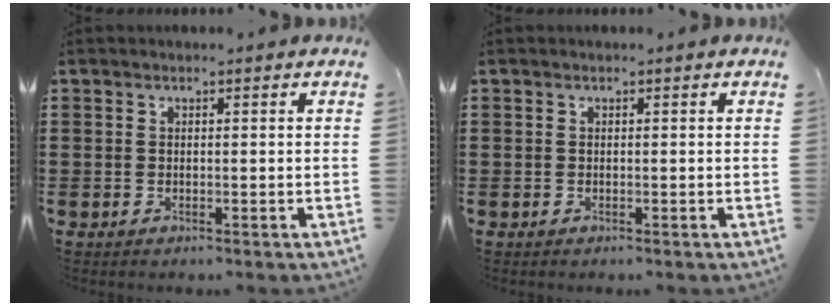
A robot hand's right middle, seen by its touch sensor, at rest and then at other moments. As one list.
[{"total": 0.0}]